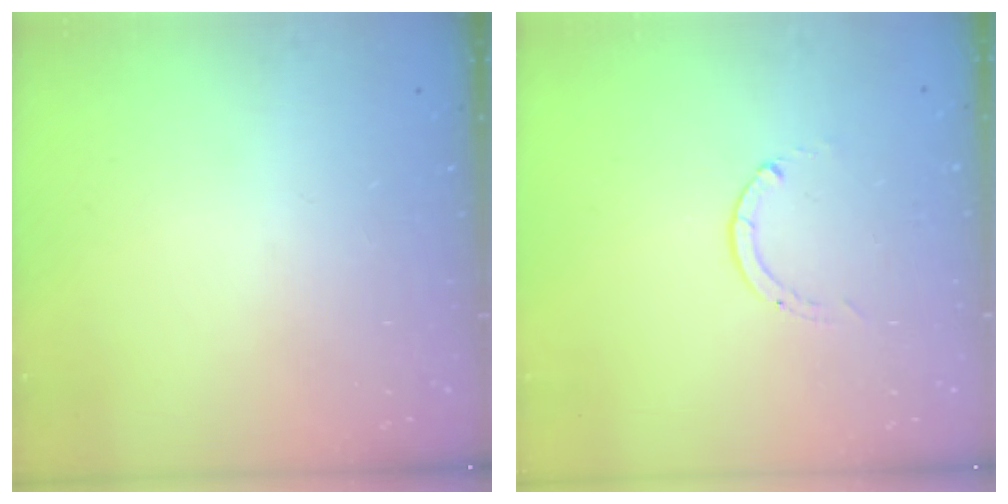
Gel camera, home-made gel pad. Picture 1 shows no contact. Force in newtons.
{"total": 0.0}